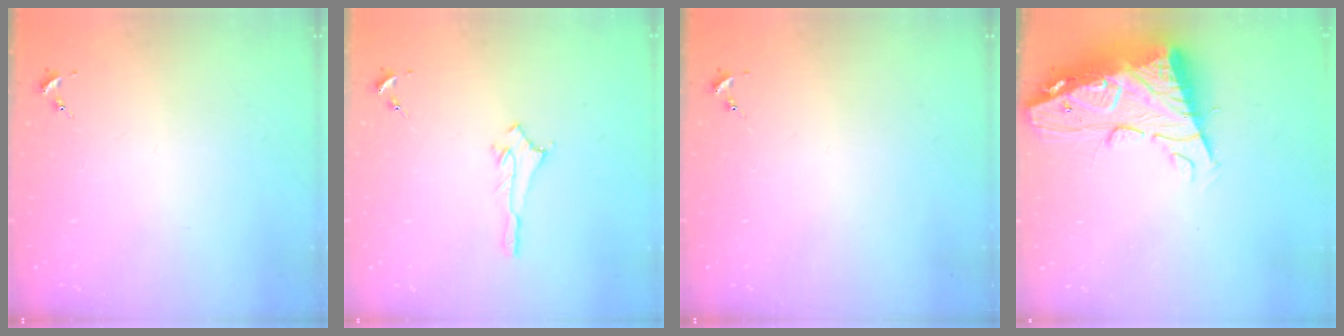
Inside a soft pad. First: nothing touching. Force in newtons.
{"total": 2.9, "press": 2.9, "slide": 0.3}
{"total": 0.0}
{"total": 17.9, "press": 17.8, "slide": 1.7}